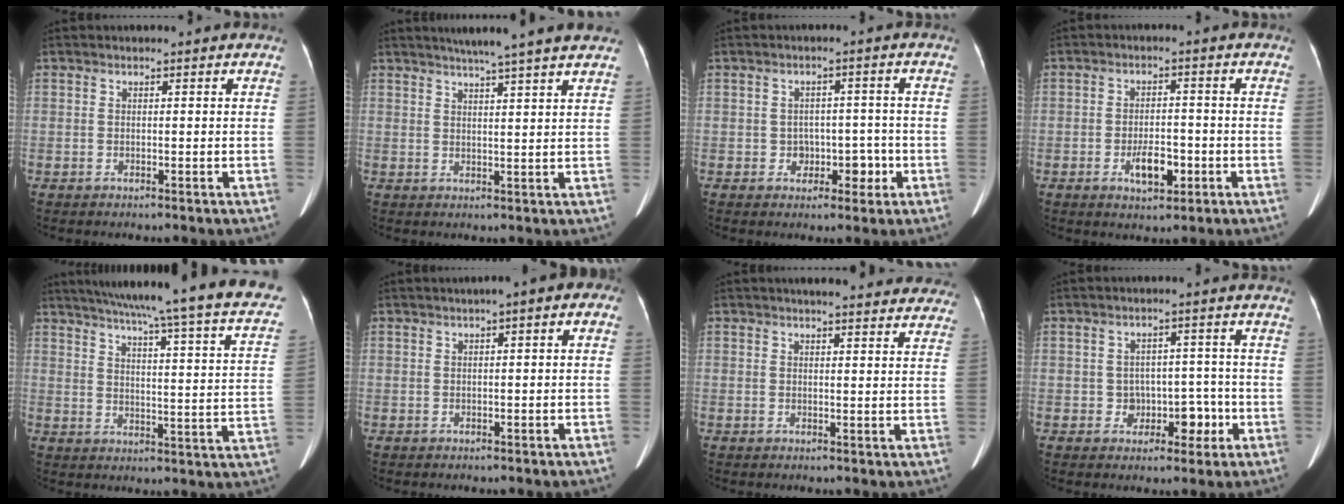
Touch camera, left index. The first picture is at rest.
{"total": 10.5, "force": [8.8, -0.7, 5.7], "torque": [-0.081, 0.019, 0.101]}
{"total": 4.1, "force": [-1.3, 3.3, 2.1], "torque": [-0.019, 0.019, -0.011]}
{"total": 4.9, "force": [-1.9, 2.2, 3.9], "torque": [-0.068, 0.001, -0.026]}
{"total": 31.0, "force": [26.9, 1.1, 15.2], "torque": [-0.200, -0.068, 0.322]}
{"total": 3.7, "force": [0.8, 1.1, 3.4], "torque": [-0.037, 0.023, 0.004]}
{"total": 15.0, "force": [13.6, 3.0, 5.6], "torque": [-0.047, 0.015, 0.149]}
{"total": 4.9, "force": [-1.6, 4.0, 2.4], "torque": [-0.021, 0.025, -0.015]}